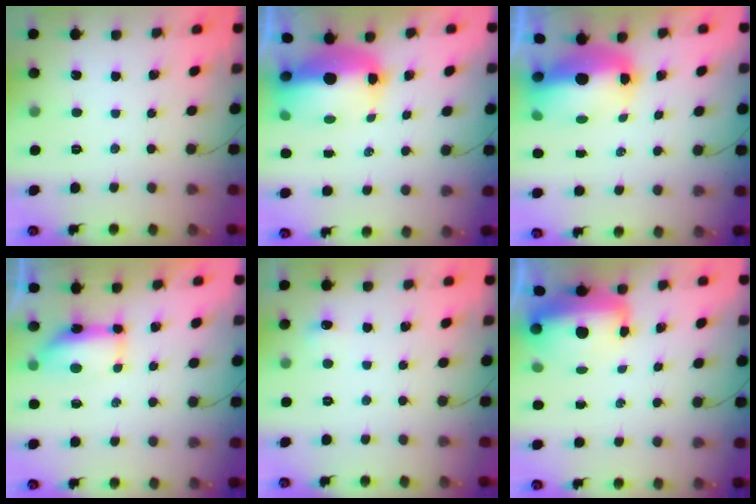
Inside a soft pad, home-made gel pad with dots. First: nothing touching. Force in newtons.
{"total": 12.4, "press": 12.1, "slide": 2.6}
{"total": 10.7, "press": 10.5, "slide": 2.0}
{"total": 9.0, "press": 8.1, "slide": 3.9}
{"total": 4.5, "press": 4.3, "slide": 1.3}
{"total": 10.6, "press": 10.3, "slide": 2.6}